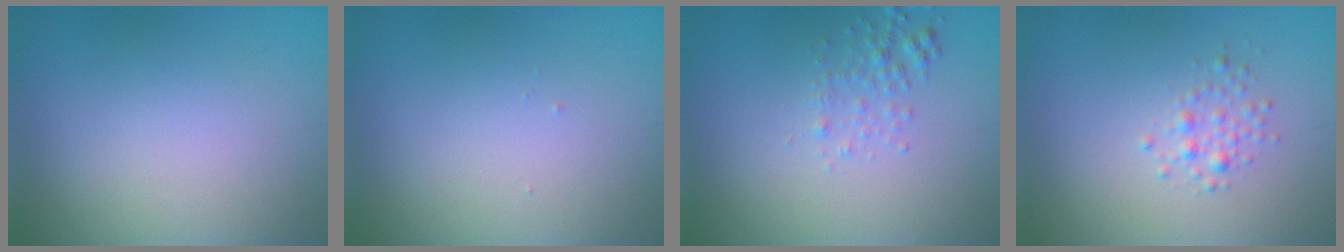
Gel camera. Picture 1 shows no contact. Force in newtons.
{"total": 0.0}
{"total": 1.6, "press": 1.5, "slide": 0.2}
{"total": 1.3, "press": 1.3, "slide": 0.0}